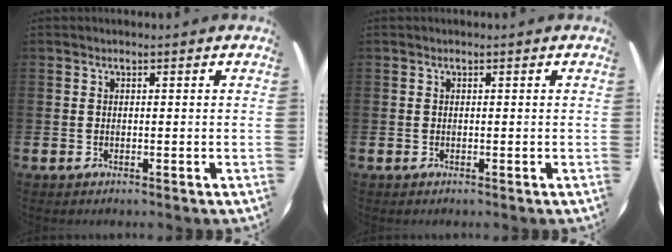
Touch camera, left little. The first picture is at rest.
{"total": 0.0}